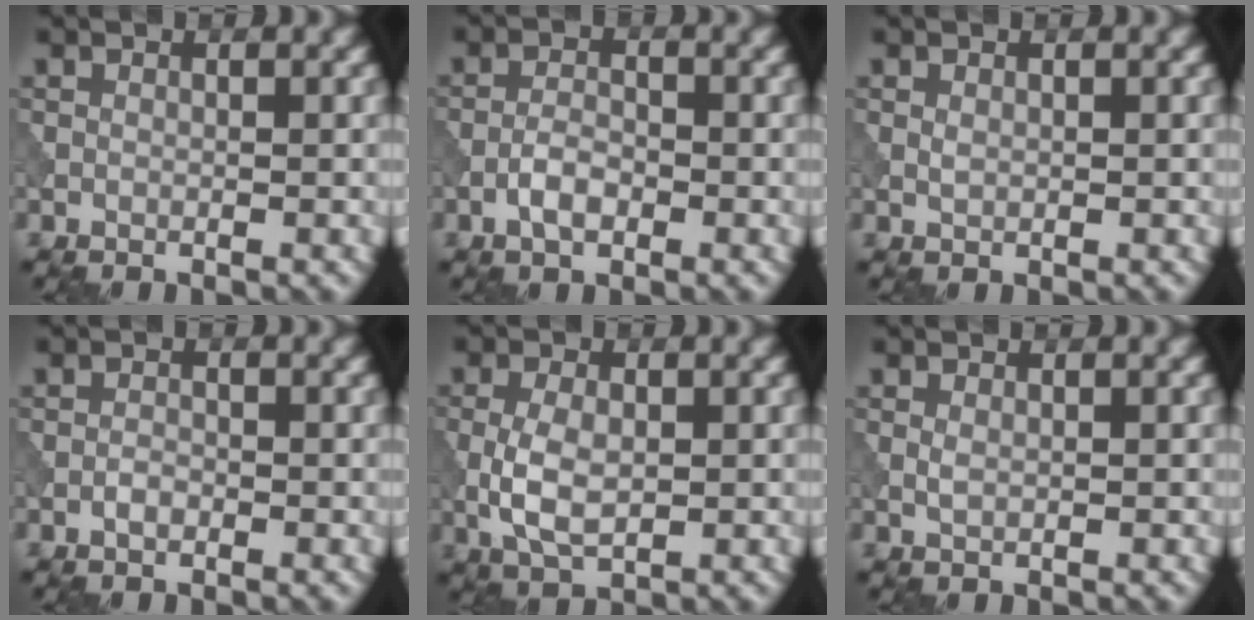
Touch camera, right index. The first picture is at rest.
{"total": 2.5, "force": [-1.1, 1.2, 1.9], "torque": [-0.035, 0.005, -0.026]}
{"total": 0.7, "force": [0.1, 0.5, 0.5], "torque": [-0.013, 0.000, 0.004]}
{"total": 1.1, "force": [-0.5, 0.6, 0.8], "torque": [-0.015, 0.002, -0.013]}
{"total": 4.3, "force": [-0.5, 2.4, 3.5], "torque": [-0.080, -0.002, -0.010]}
{"total": 1.0, "force": [0.1, 0.6, 0.7], "torque": [-0.019, -0.001, 0.003]}